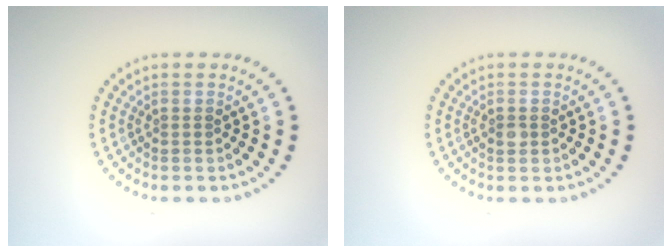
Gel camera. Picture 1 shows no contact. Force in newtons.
{"total": 1.0, "press": 1.0, "slide": 0.1}